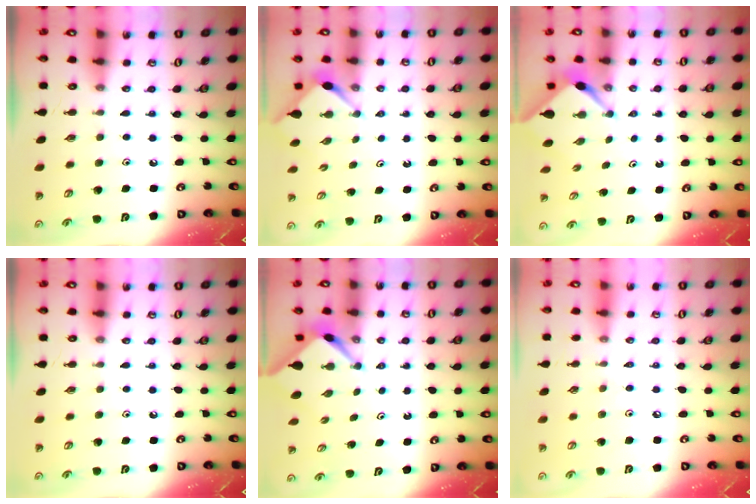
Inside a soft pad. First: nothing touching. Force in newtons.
{"total": 2.9, "press": 2.9, "slide": 0.3}
{"total": 2.2, "press": 2.2, "slide": 0.3}
{"total": 0.0}
{"total": 2.5, "press": 2.5, "slide": 0.3}
{"total": 2.4, "press": 2.3, "slide": 0.5}